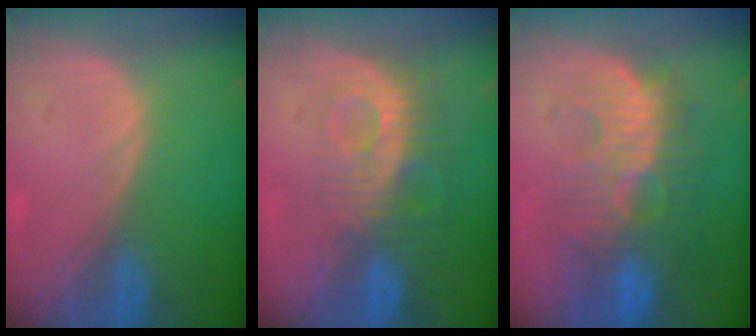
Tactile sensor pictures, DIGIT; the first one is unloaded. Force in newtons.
{"total": 9.2, "press": 8.1, "slide": 4.3}
{"total": 10.4, "press": 9.8, "slide": 3.4}